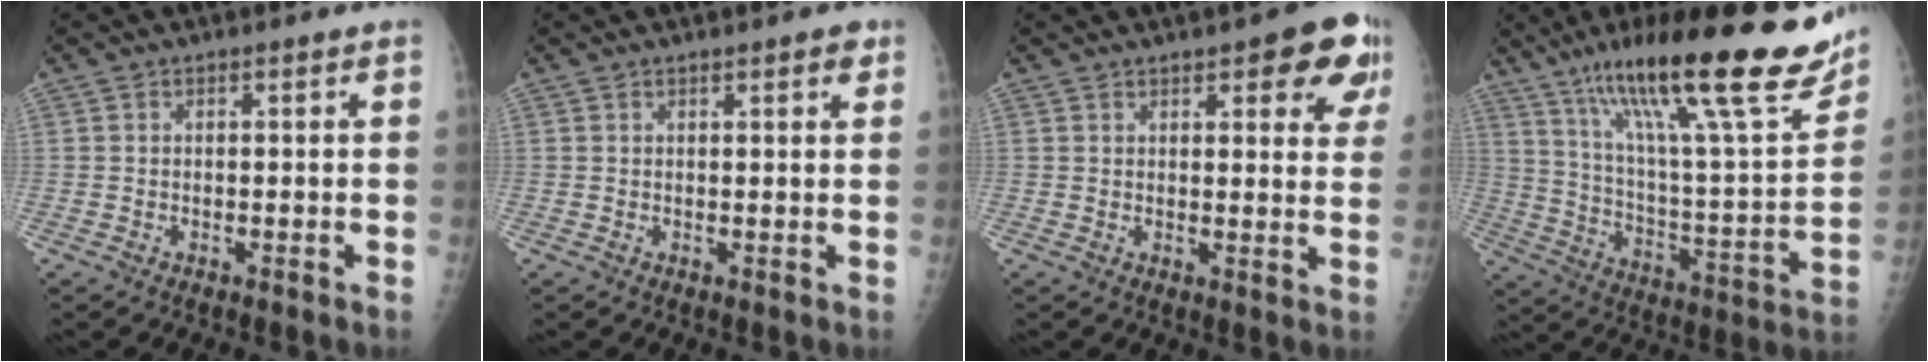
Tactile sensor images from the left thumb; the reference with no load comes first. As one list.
[{"total": 2.2, "force": [1.4, 0.6, 1.6], "torque": [-0.016, -0.005, 0.016]}, {"total": 10.2, "force": [5.3, 3.7, 7.9], "torque": [-0.056, -0.016, 0.056]}, {"total": 31.2, "force": [18.4, 6.3, 24.4], "torque": [-0.328, -0.039, 0.287]}]